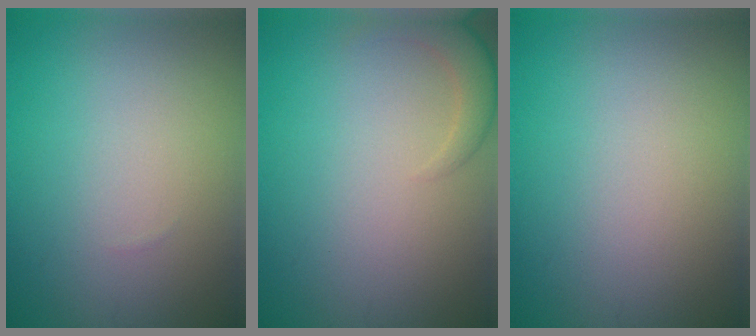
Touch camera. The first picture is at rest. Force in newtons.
{"total": 2.3, "press": 2.3, "slide": 0.2}
{"total": 0.0}